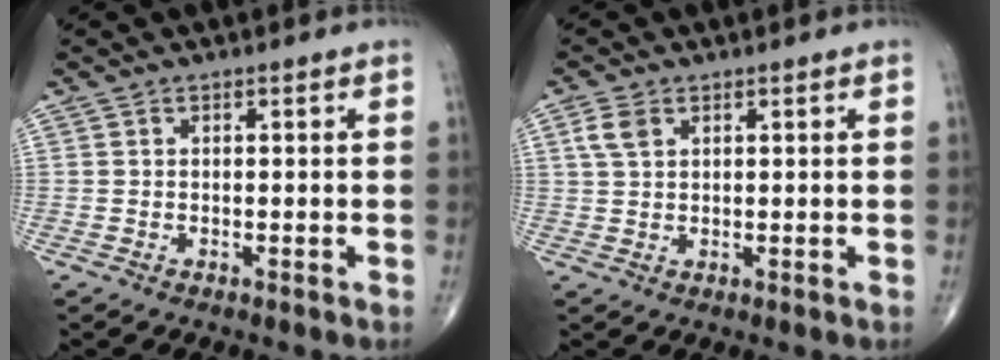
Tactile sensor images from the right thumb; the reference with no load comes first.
{"total": 3.5, "force": [1.5, 2.3, 2.2], "torque": [-0.045, 0.005, 0.033]}